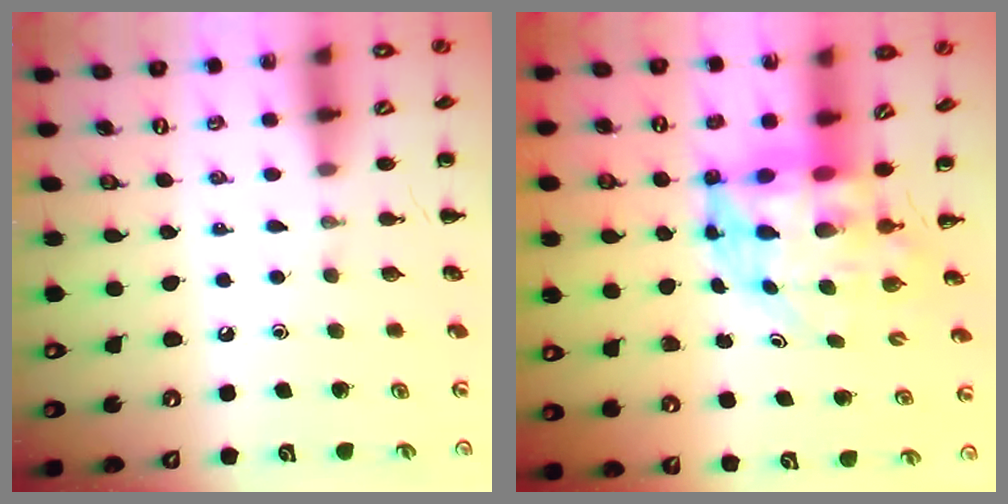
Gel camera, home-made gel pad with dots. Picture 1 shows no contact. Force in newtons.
{"total": 7.3, "press": 7.1, "slide": 1.7}